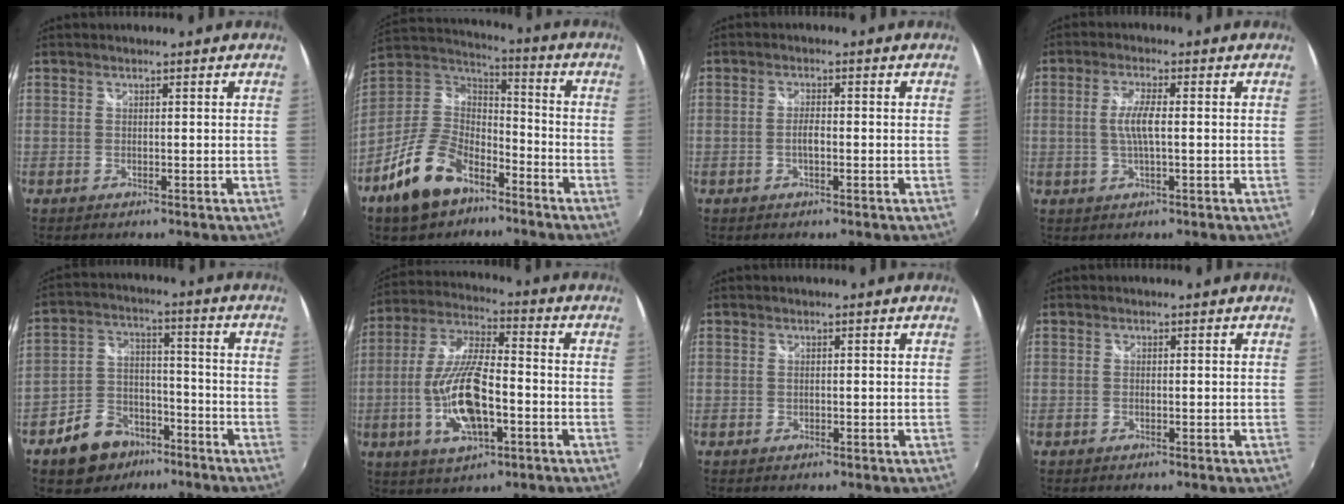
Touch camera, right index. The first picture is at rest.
{"total": 16.2, "force": [-9.6, 9.2, 9.3], "torque": [-0.203, 0.008, -0.166]}
{"total": 2.3, "force": [-0.6, 0.7, 2.1], "torque": [-0.040, 0.002, -0.013]}
{"total": 4.7, "force": [-0.1, 0.9, 4.6], "torque": [-0.089, -0.001, -0.001]}
{"total": 10.9, "force": [-7.3, 7.2, 3.8], "torque": [-0.094, 0.026, -0.110]}
{"total": 15.1, "force": [-4.1, 5.6, 13.4], "torque": [-0.280, -0.005, -0.074]}
{"total": 0.6, "force": [0.0, 0.6, 0.1], "torque": [0.000, -0.001, 0.000]}
{"total": 0.0}